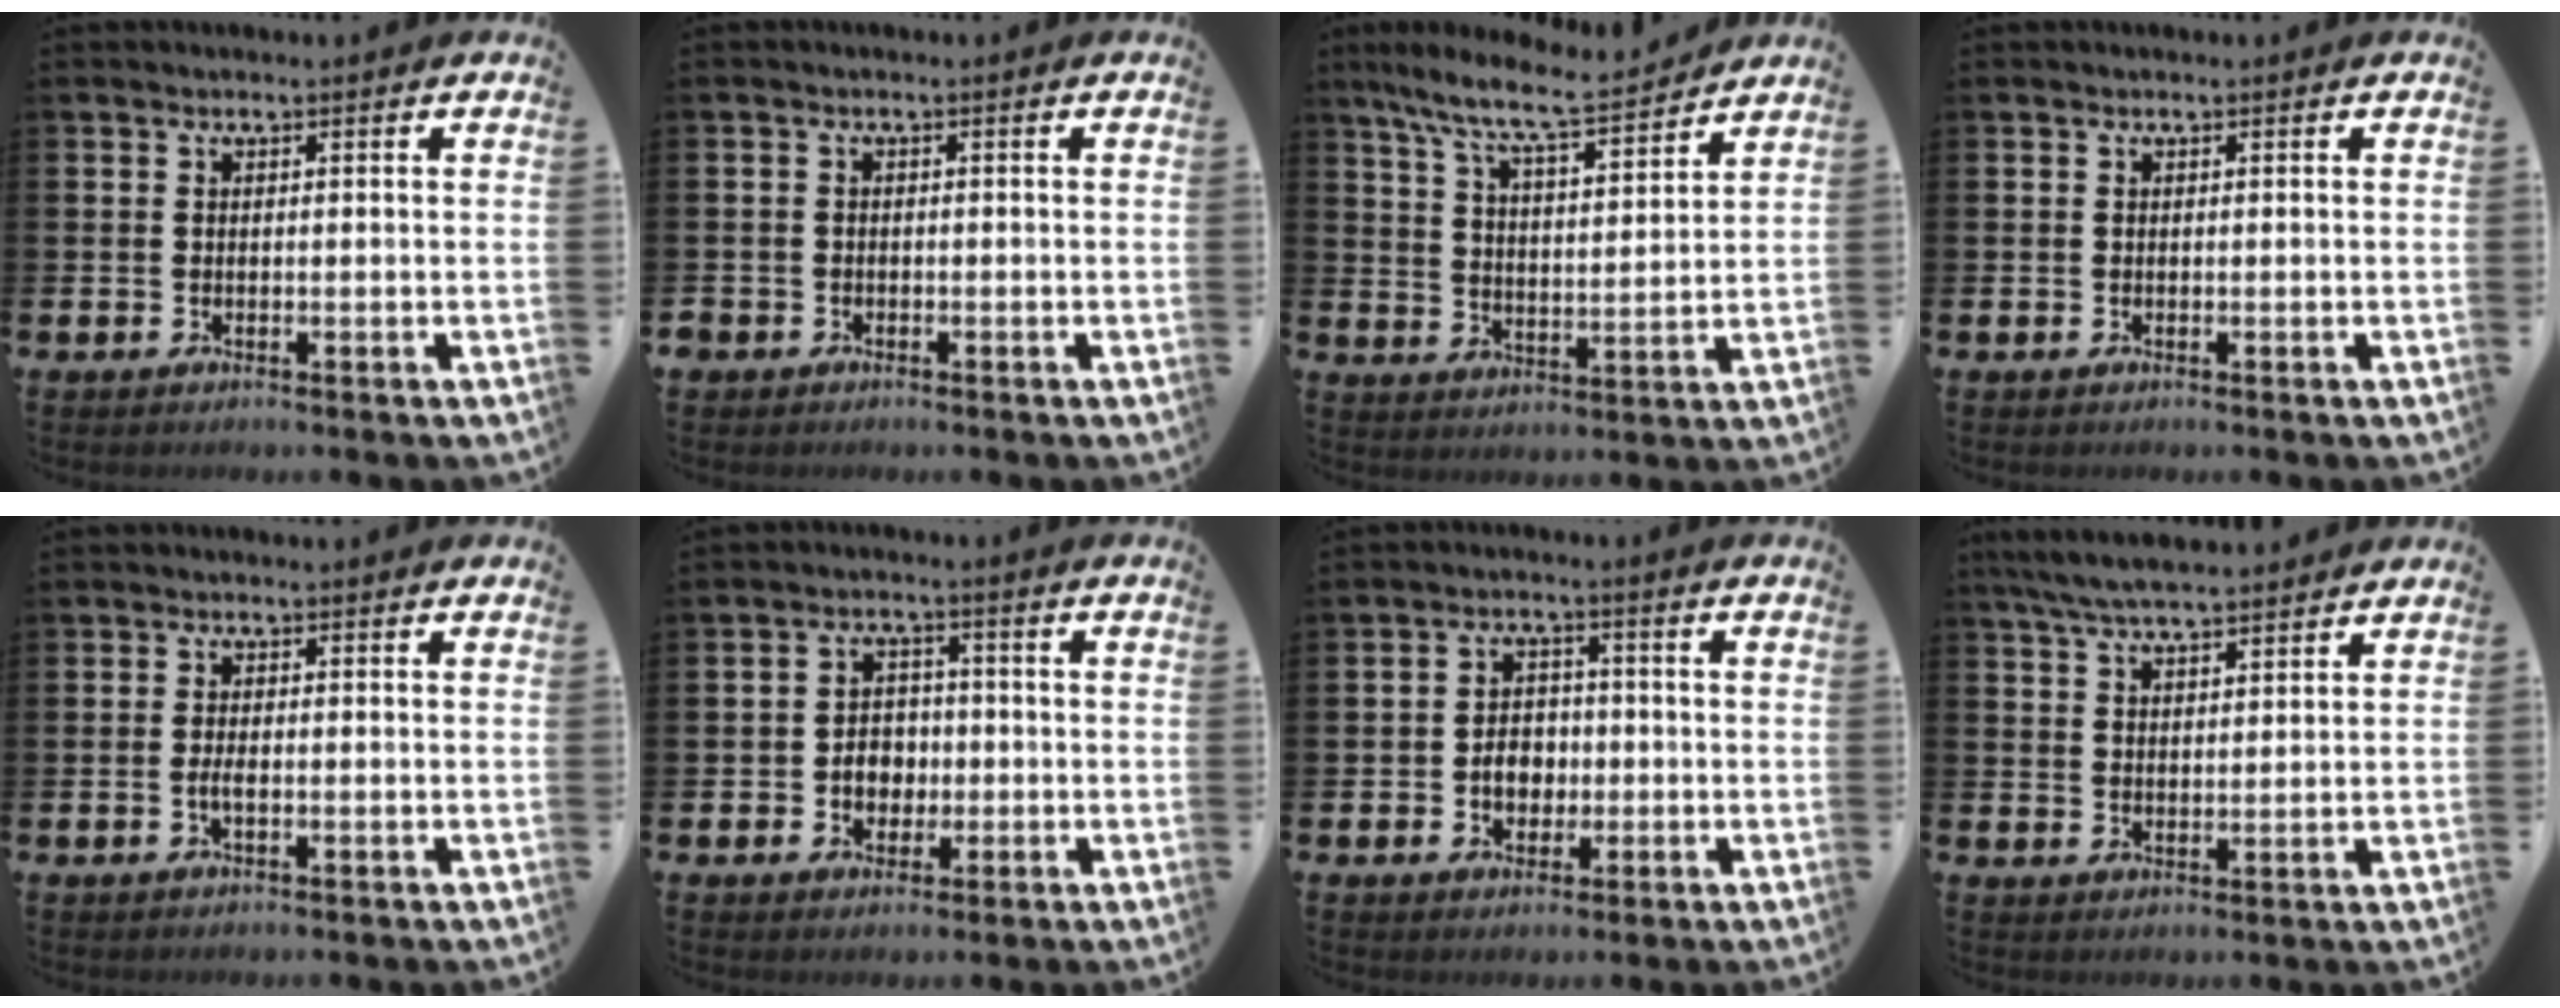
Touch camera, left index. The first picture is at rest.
{"total": 1.1, "force": [-0.9, 0.7, -0.1], "torque": [-0.001, 0.001, -0.021]}
{"total": 9.0, "force": [8.2, 0.9, 3.7], "torque": [-0.094, -0.052, 0.141]}
{"total": 0.0}
{"total": 1.5, "force": [-0.4, 0.5, 1.4], "torque": [-0.022, -0.001, -0.008]}
{"total": 3.6, "force": [-0.7, 3.0, 1.9], "torque": [-0.022, 0.000, -0.021]}
{"total": 3.9, "force": [-0.8, 3.1, 2.3], "torque": [-0.028, 0.000, -0.023]}
{"total": 6.0, "force": [5.6, 0.8, 1.9], "torque": [-0.053, -0.018, 0.104]}